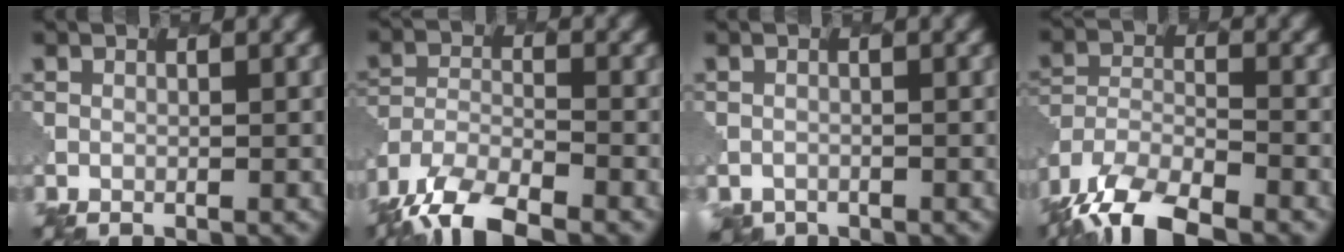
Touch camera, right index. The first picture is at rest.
{"total": 7.8, "force": [-6.2, 2.6, 3.9], "torque": [-0.074, -0.013, -0.119]}
{"total": 2.0, "force": [-1.8, 0.6, -0.5], "torque": [0.005, -0.003, -0.023]}
{"total": 9.0, "force": [-7.2, 3.1, 4.5], "torque": [-0.085, -0.018, -0.132]}